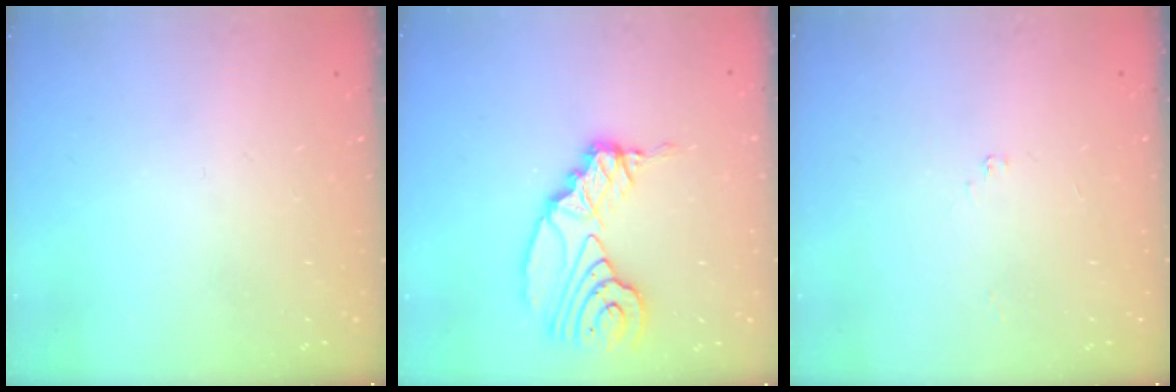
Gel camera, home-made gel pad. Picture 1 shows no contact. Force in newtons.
{"total": 13.9, "press": 13.9, "slide": 0.8}
{"total": 0.9, "press": 0.9, "slide": 0.1}